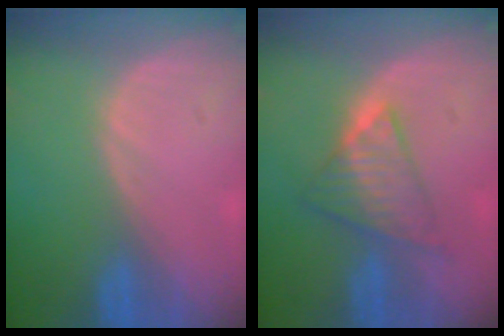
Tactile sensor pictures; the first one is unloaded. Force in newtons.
{"total": 6.1, "press": 6.0, "slide": 1.2}